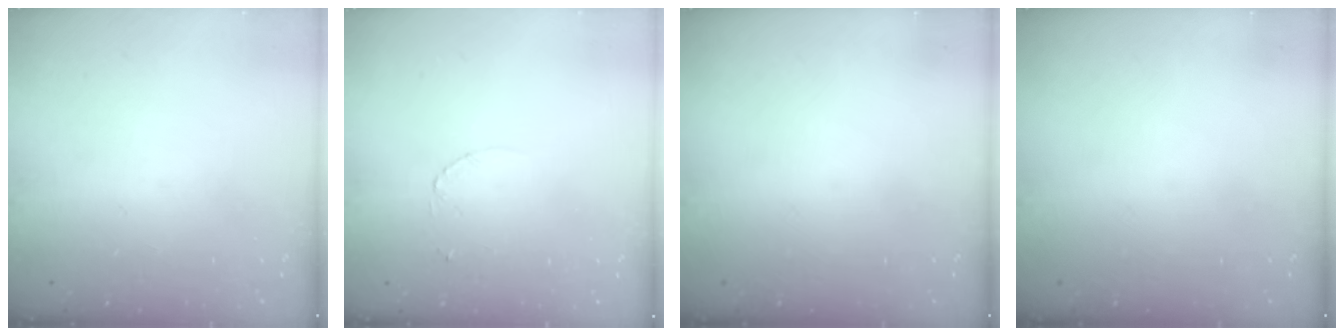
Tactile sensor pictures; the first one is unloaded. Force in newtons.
{"total": 1.6, "press": 1.6, "slide": 0.2}
{"total": 0.0}
{"total": 0.0}